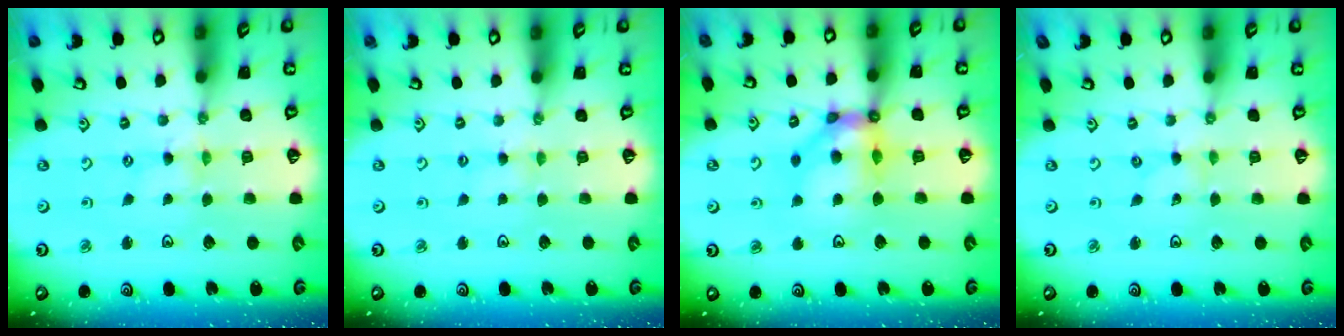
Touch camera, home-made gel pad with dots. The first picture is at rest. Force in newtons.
{"total": 2.3, "press": 2.3, "slide": 0.4}
{"total": 11.1, "press": 10.9, "slide": 1.5}
{"total": 0.0}